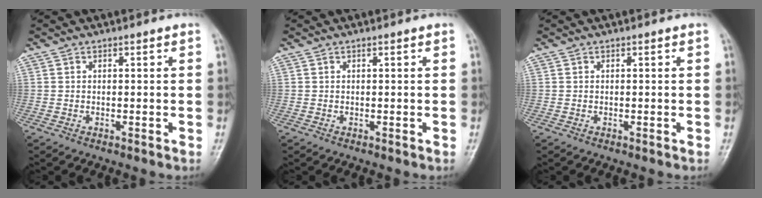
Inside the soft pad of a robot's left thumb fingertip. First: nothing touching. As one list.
[{"total": 0.0}, {"total": 0.0}]